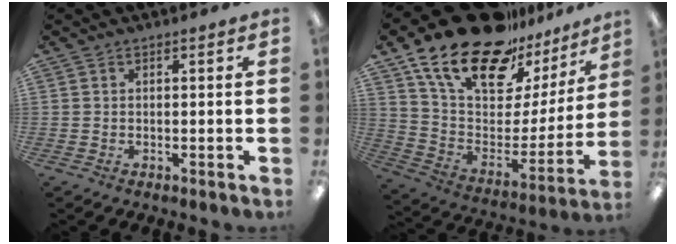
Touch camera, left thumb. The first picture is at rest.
{"total": 23.0, "force": [17.6, 9.7, 11.2], "torque": [-0.210, -0.113, 0.315]}